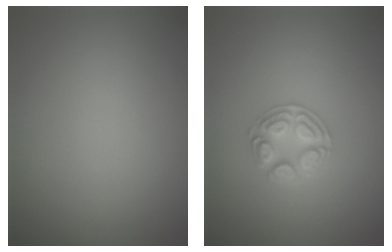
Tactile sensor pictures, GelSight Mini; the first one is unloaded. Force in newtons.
{"total": 2.5, "press": 2.5, "slide": 0.4}